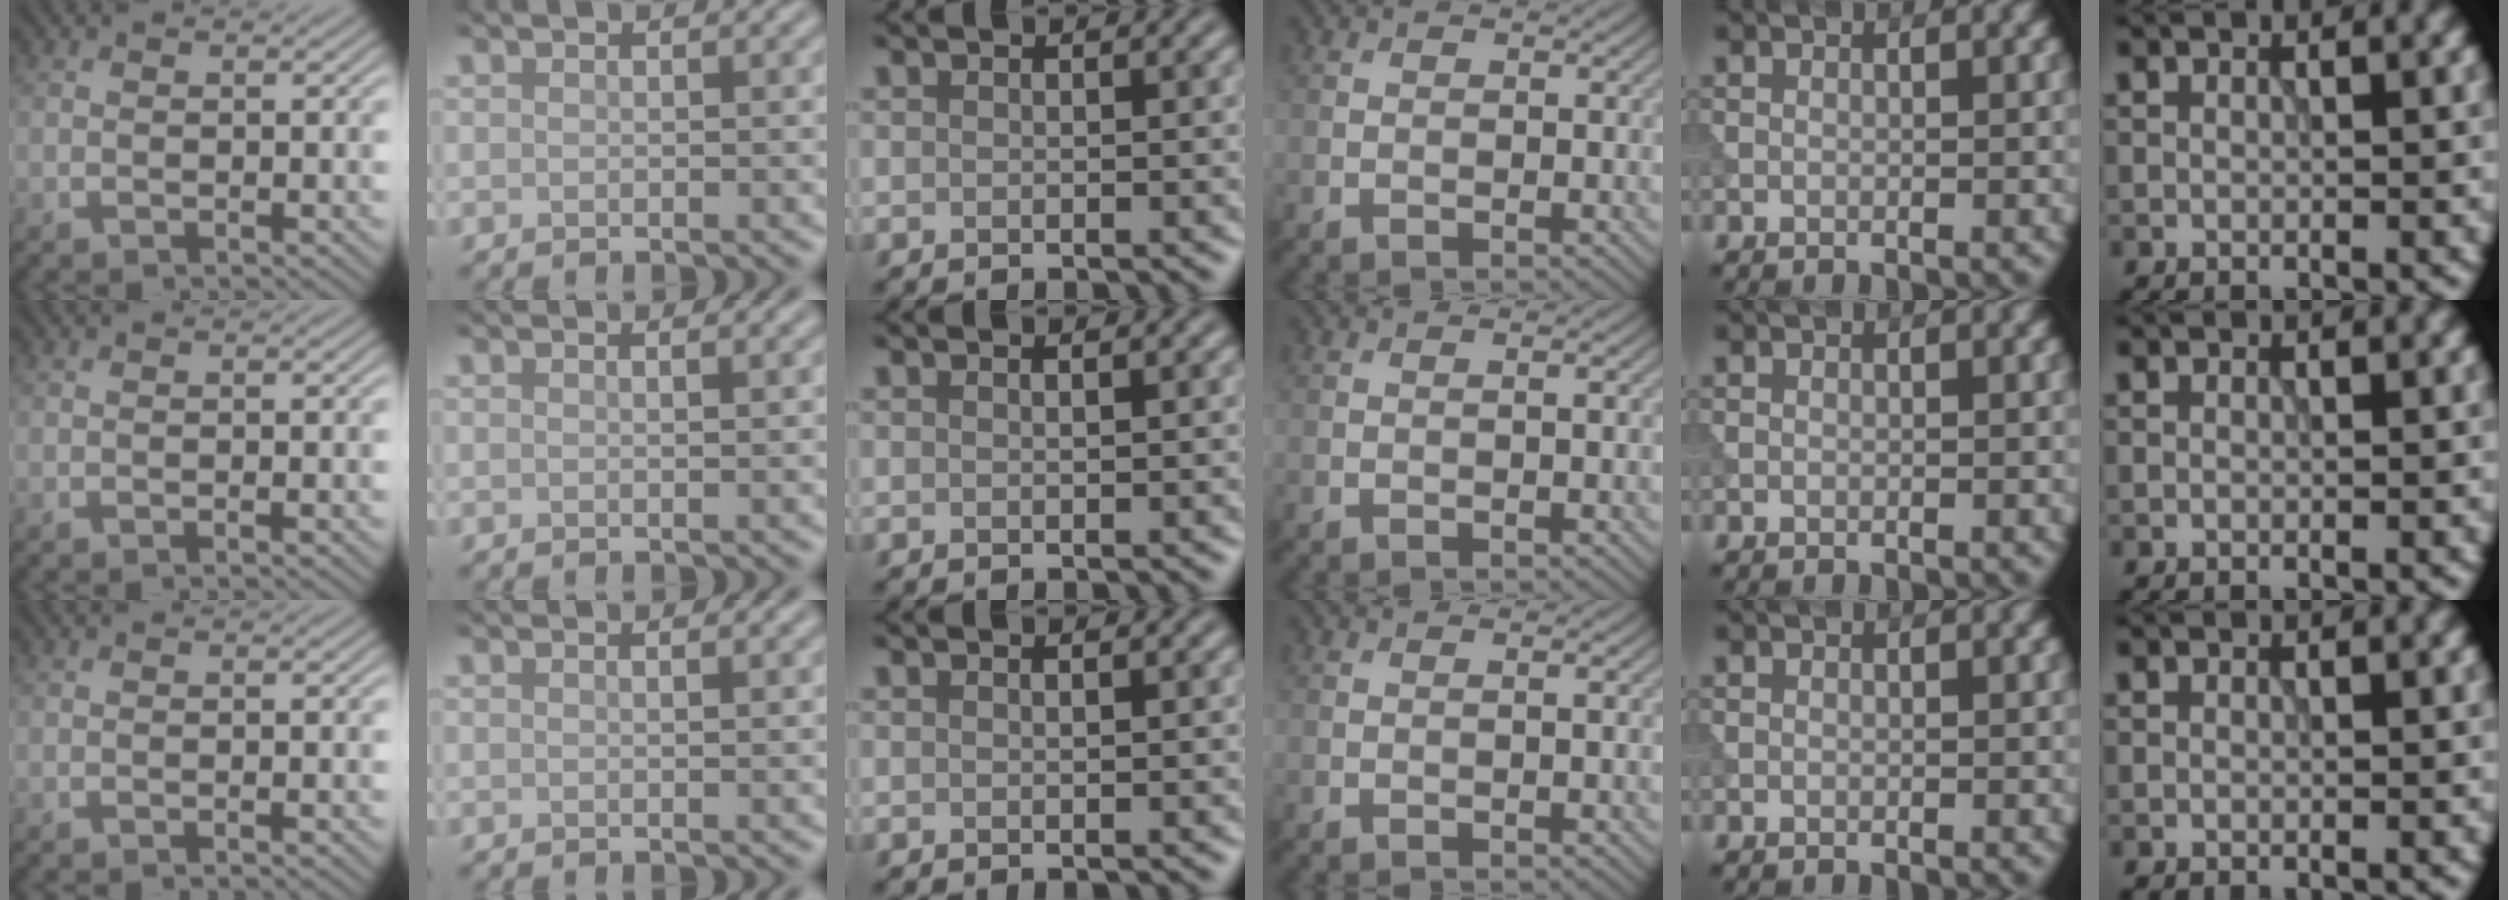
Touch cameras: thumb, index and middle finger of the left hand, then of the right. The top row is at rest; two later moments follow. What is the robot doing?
{"motion": "dispense", "object": "syringe"}